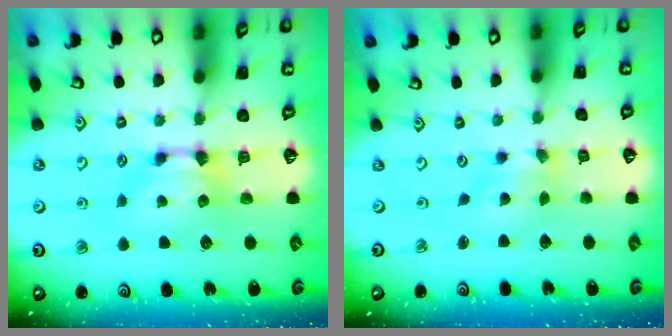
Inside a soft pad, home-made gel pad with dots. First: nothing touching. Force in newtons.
{"total": 1.5, "press": 1.1, "slide": 1.0}